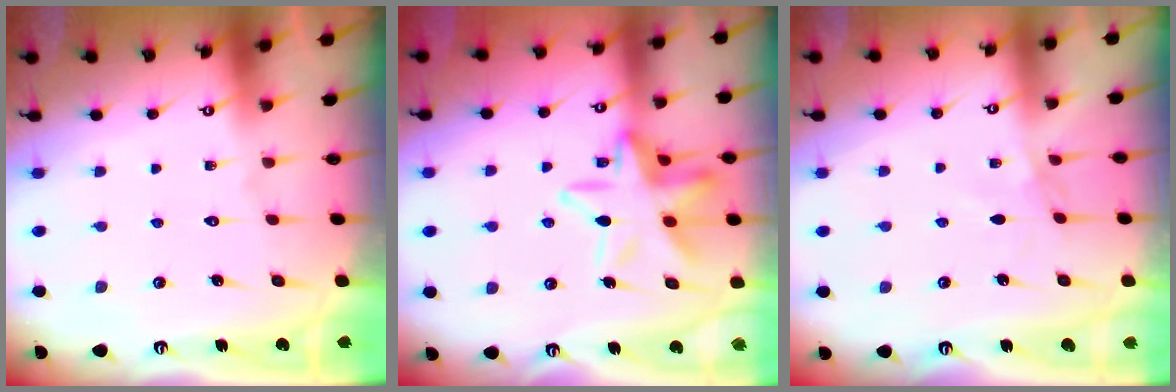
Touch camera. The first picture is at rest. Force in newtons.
{"total": 13.8, "press": 13.7, "slide": 1.4}
{"total": 2.3, "press": 2.3, "slide": 0.4}